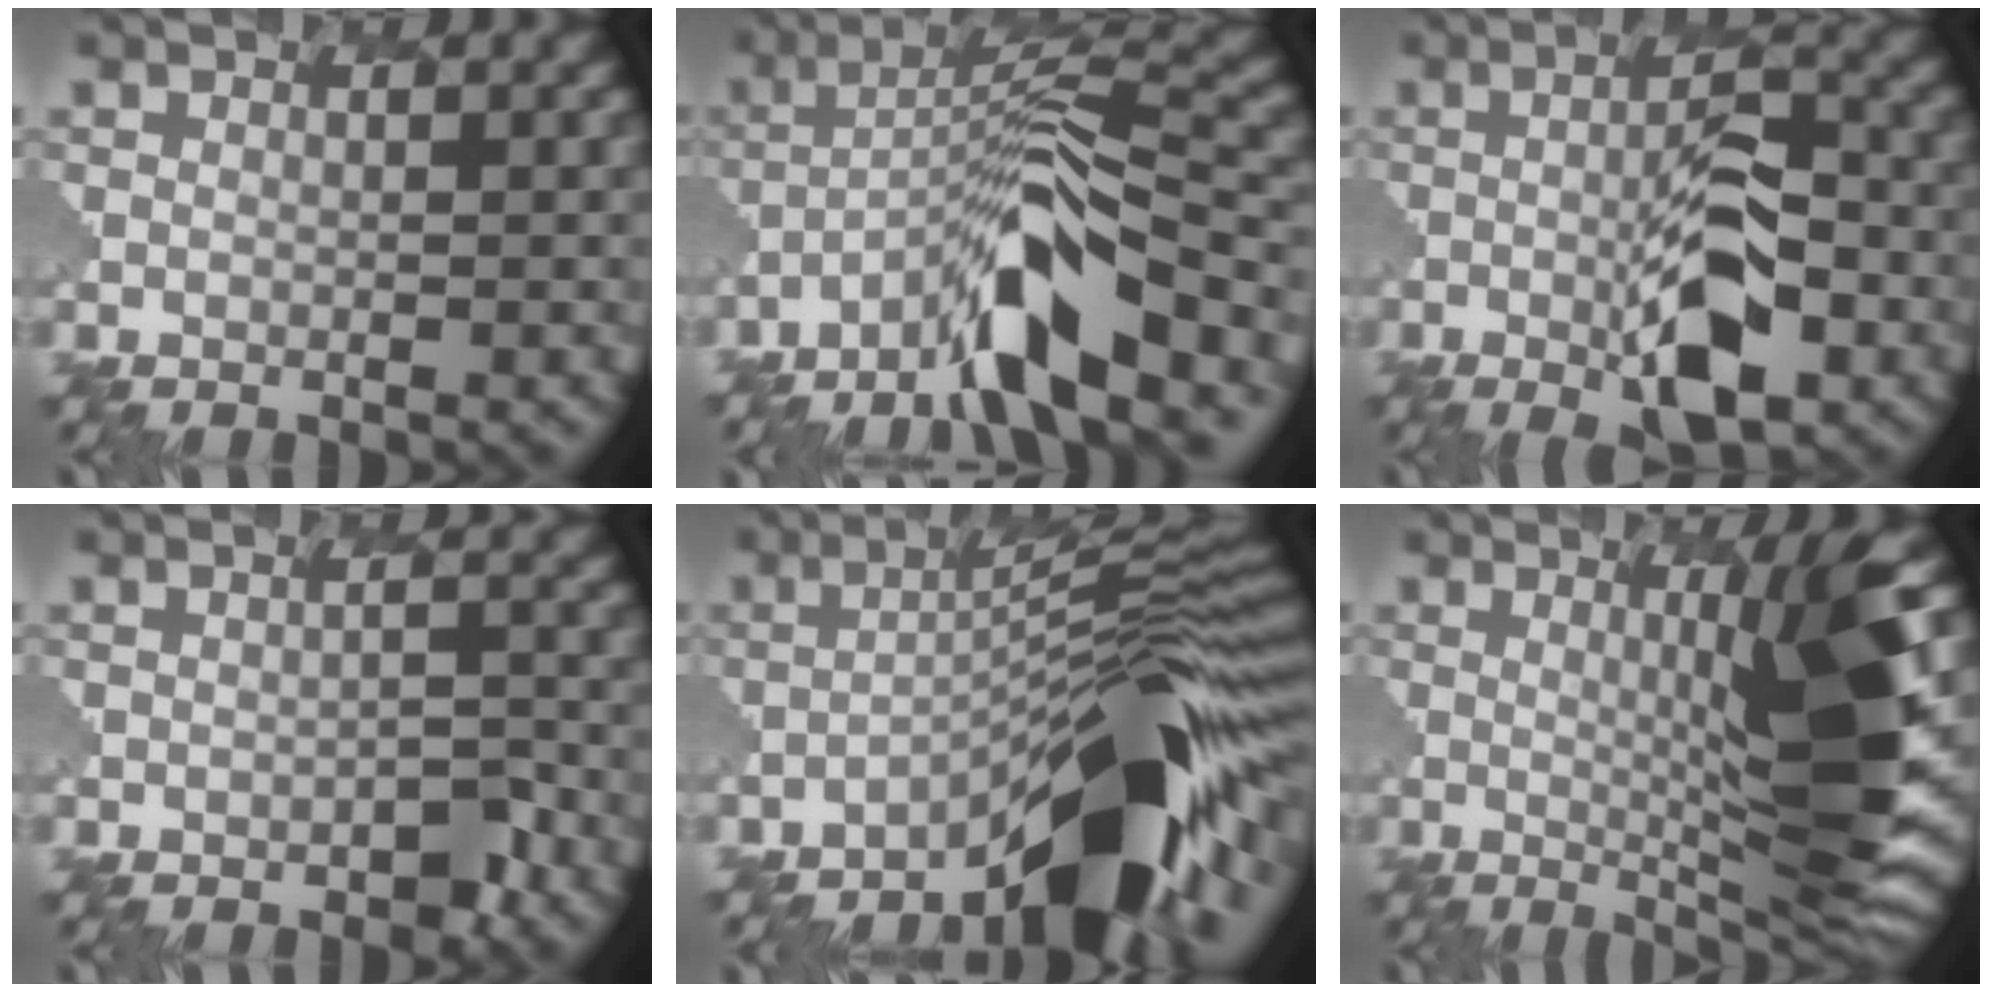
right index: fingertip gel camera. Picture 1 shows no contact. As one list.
[{"total": 7.8, "force": [-6.3, 0.8, 4.6], "torque": [-0.113, 0.024, -0.131]}, {"total": 6.1, "force": [-2.7, 2.0, 5.1], "torque": [-0.122, -0.004, -0.056]}, {"total": 1.7, "force": [-1.6, 0.3, -0.2], "torque": [-0.024, -0.010, -0.030]}, {"total": 9.5, "force": [-6.7, 0.7, 6.7], "torque": [-0.122, 0.013, -0.127]}, {"total": 7.5, "force": [1.4, 0.0, 7.3], "torque": [-0.130, 0.000, 0.014]}]